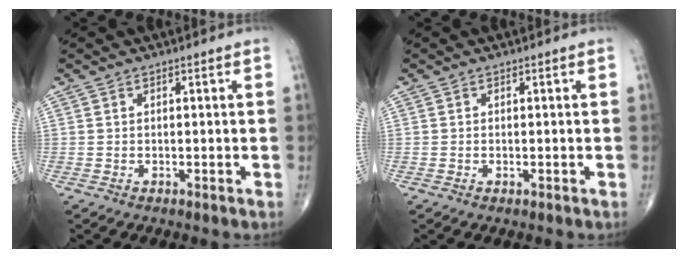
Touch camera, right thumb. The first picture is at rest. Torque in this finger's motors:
{"motor_torque": [-0.30, -0.01, -0.15, -0.06, -0.03]}